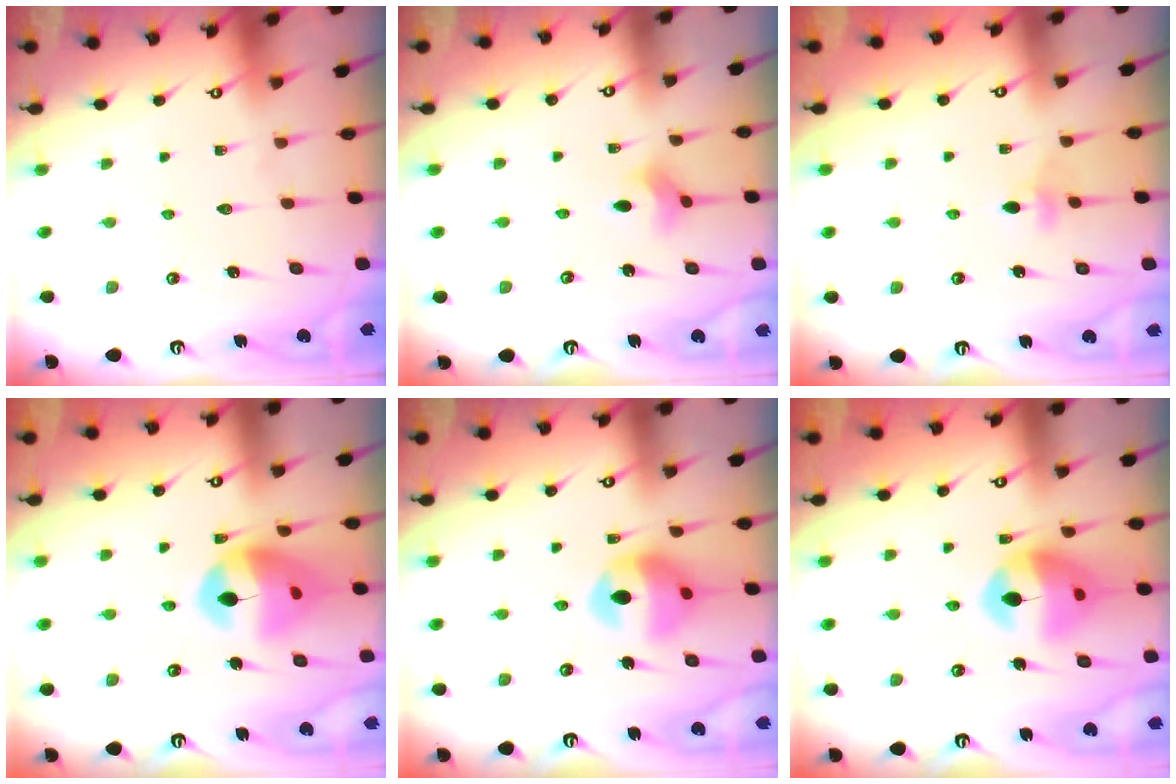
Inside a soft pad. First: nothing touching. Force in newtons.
{"total": 3.2, "press": 3.2, "slide": 0.6}
{"total": 2.9, "press": 2.8, "slide": 0.6}
{"total": 13.9, "press": 13.9, "slide": 1.3}
{"total": 13.6, "press": 12.9, "slide": 4.4}
{"total": 13.7, "press": 13.6, "slide": 1.9}